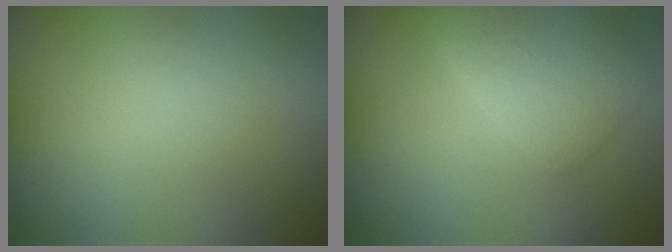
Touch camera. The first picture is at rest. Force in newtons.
{"total": 2.8, "press": 2.8, "slide": 0.2}